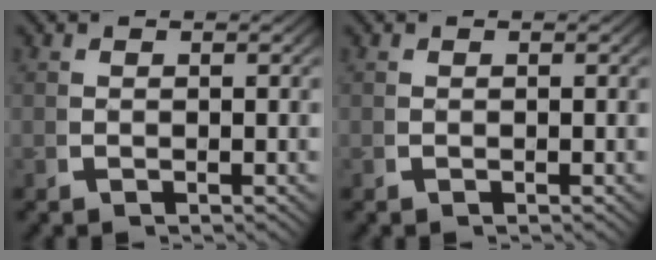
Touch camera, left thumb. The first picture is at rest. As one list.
[{"total": 0.0}]